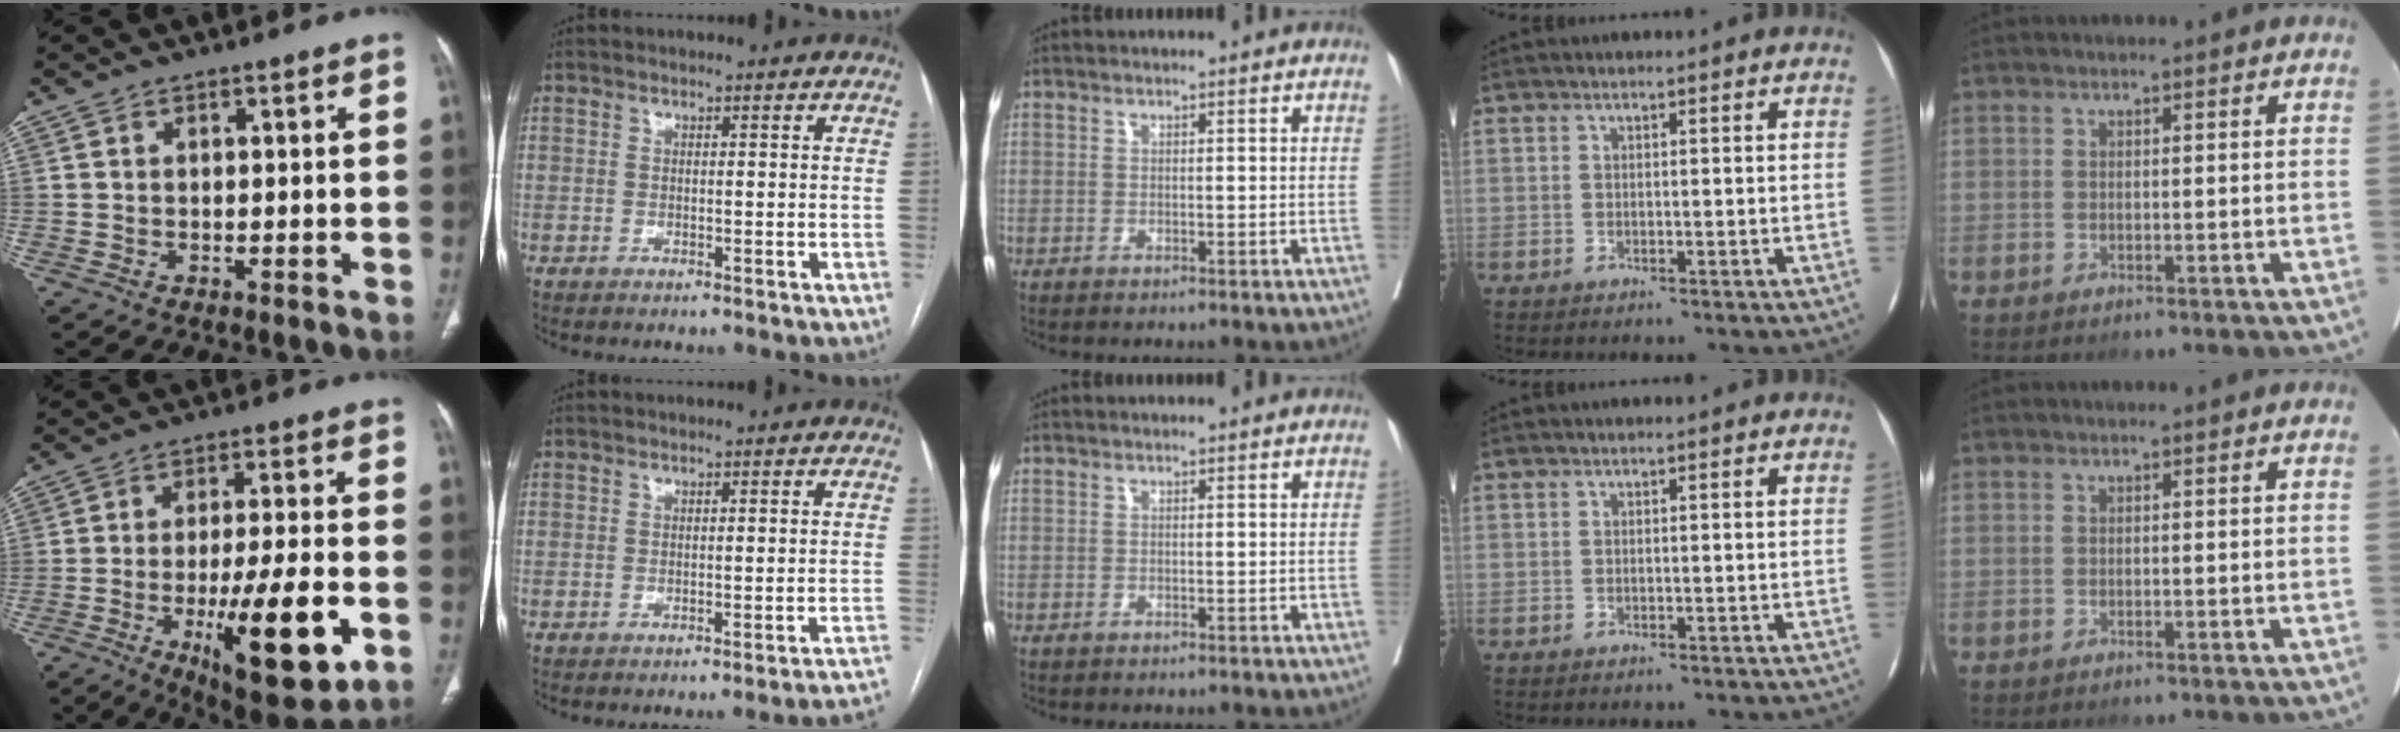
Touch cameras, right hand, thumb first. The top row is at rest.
{"thumb": {"total": 18.7, "force": [-6.2, 4.9, 17.0], "torque": [-0.260, 0.005, -0.084]}, "index": {"total": 8.7, "force": [-8.5, -1.6, 1.5], "torque": [0.008, -0.005, -0.091]}}